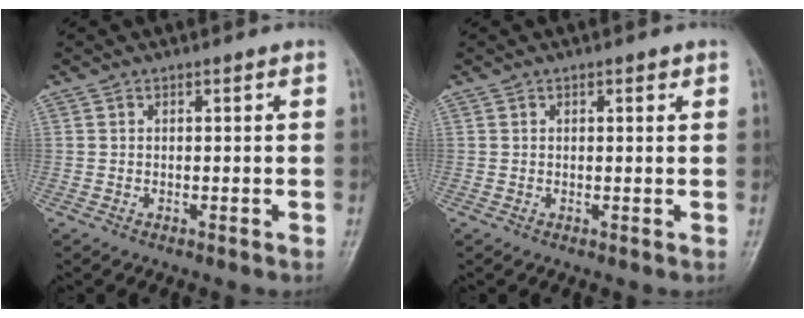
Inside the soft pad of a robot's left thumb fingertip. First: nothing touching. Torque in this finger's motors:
{"motor_torque": [-0.08, -0.01, -0.08, -0.03, -0.01]}